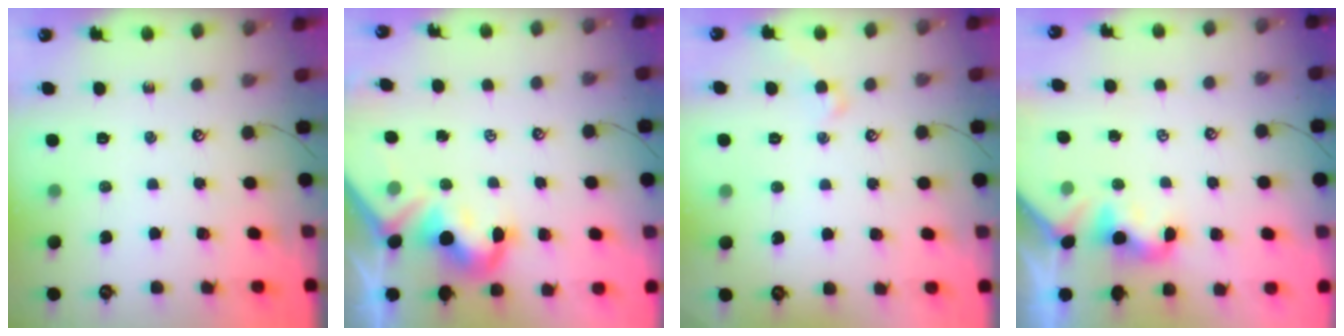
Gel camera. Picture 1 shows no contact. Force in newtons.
{"total": 5.8, "press": 5.7, "slide": 1.2}
{"total": 0.6, "press": 0.4, "slide": 0.5}
{"total": 1.8, "press": 1.8, "slide": 0.5}